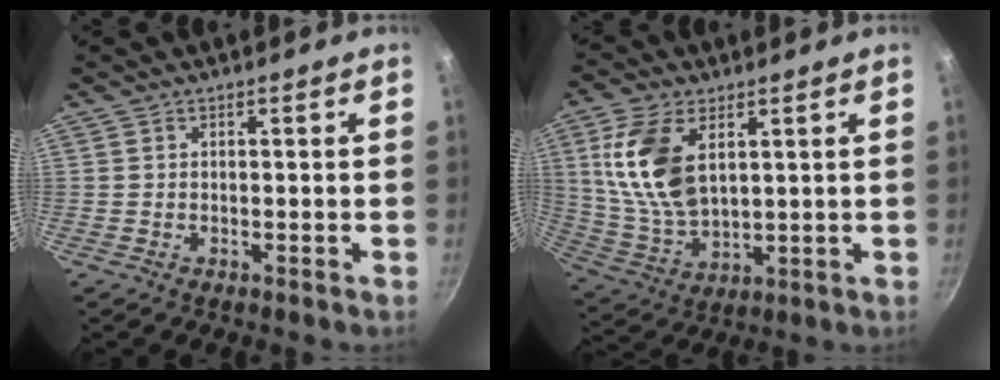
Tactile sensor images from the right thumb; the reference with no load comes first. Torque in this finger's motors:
{"motor_torque": [-1.44, 1.70, 1.41, 0.74, 0.18]}